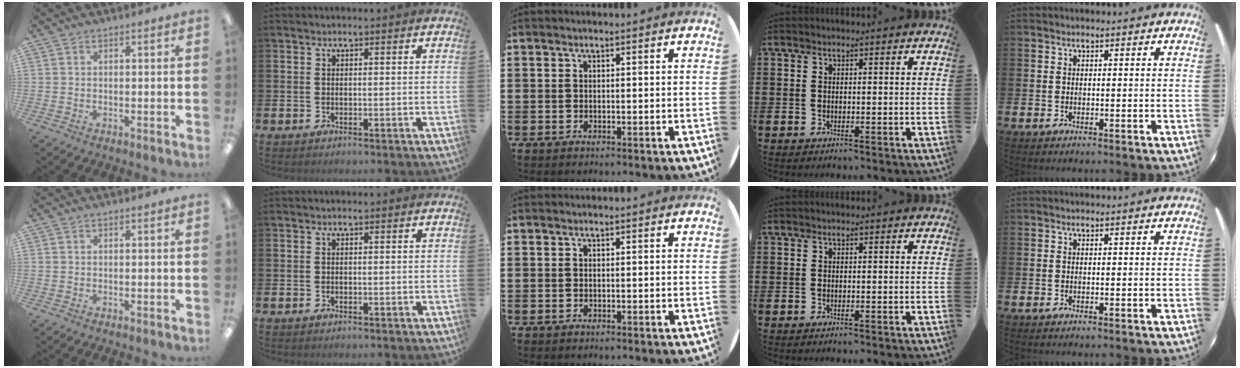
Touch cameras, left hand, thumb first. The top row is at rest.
{}